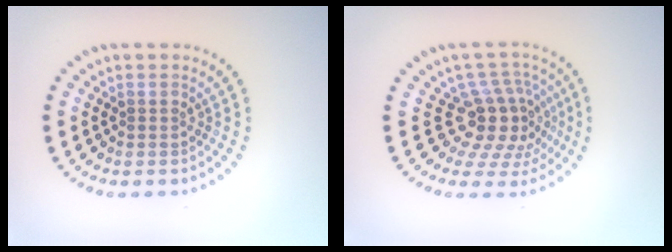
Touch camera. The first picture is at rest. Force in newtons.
{"total": 4.9, "press": 3.6, "slide": 3.2}